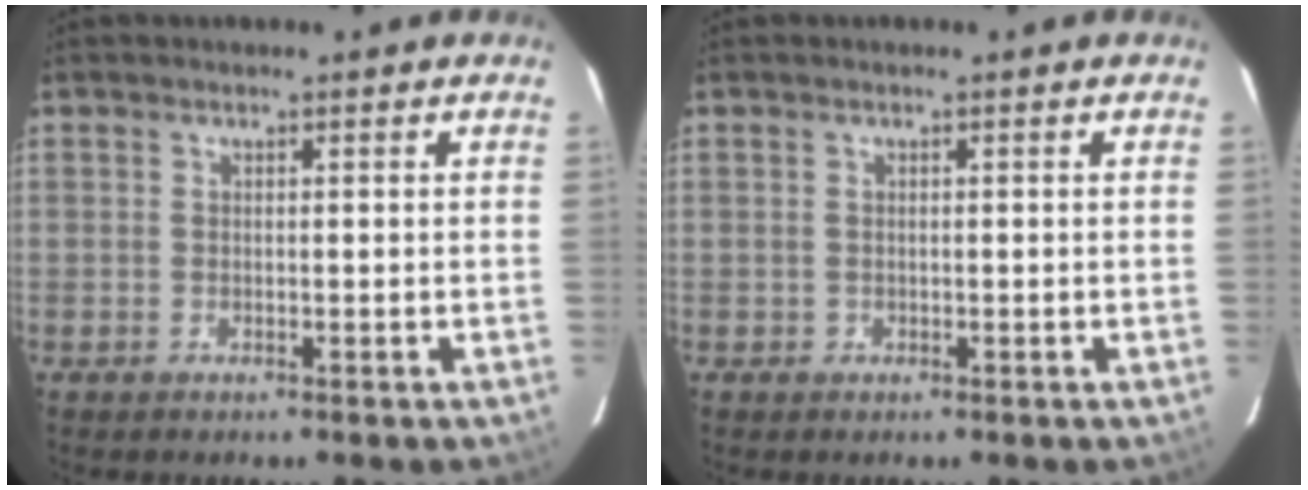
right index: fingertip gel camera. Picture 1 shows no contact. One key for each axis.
{"total": 0.5, "fx": -0.2, "fy": 0.5, "fz": 0.1, "tx": 0.002, "ty": 0.001, "tz": 0.001}